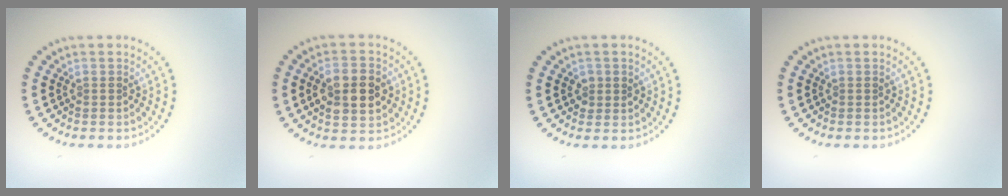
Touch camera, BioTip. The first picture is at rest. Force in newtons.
{"total": 4.8, "press": 4.8, "slide": 0.1}
{"total": 1.2, "press": 1.2, "slide": 0.3}
{"total": 0.0}